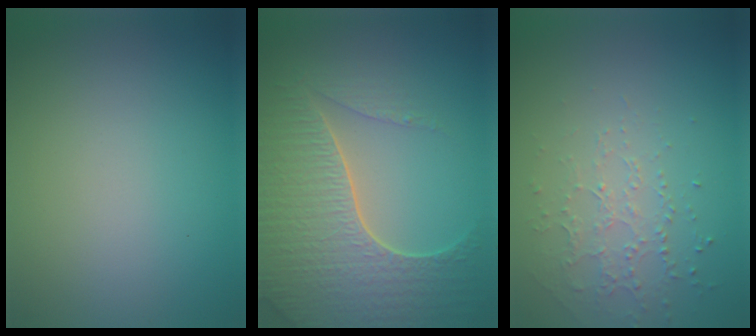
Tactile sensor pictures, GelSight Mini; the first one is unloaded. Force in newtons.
{"total": 7.7, "press": 5.6, "slide": 5.2}
{"total": 1.5, "press": 1.2, "slide": 0.9}